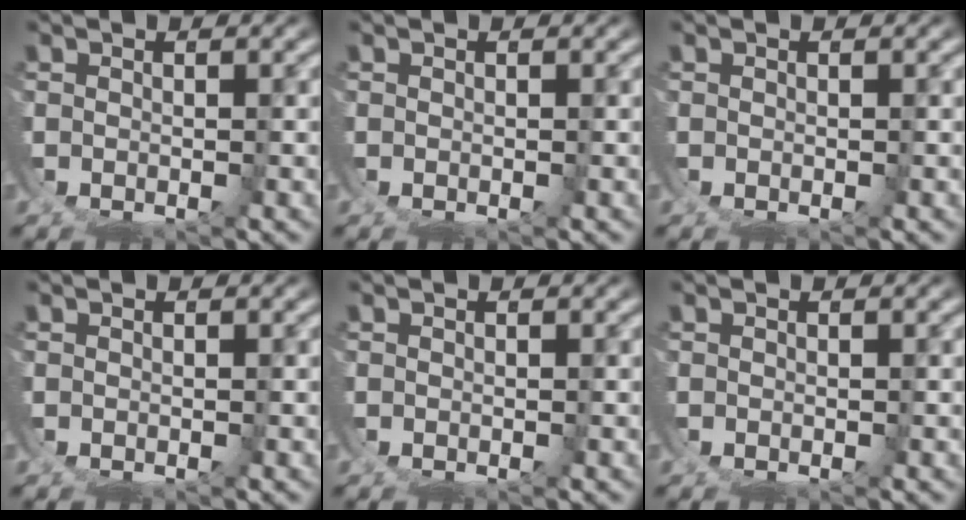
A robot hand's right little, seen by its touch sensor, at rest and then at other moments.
{"total": 0.0}
{"total": 0.0}
{"total": 0.0}
{"total": 0.0}
{"total": 0.0}